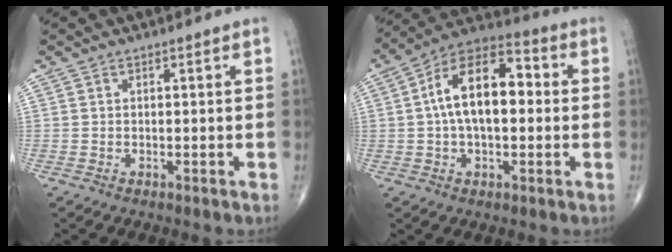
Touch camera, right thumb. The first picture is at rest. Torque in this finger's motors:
{"motor_torque": [2.00, 2.66, 1.21, 0.14, 0.17]}